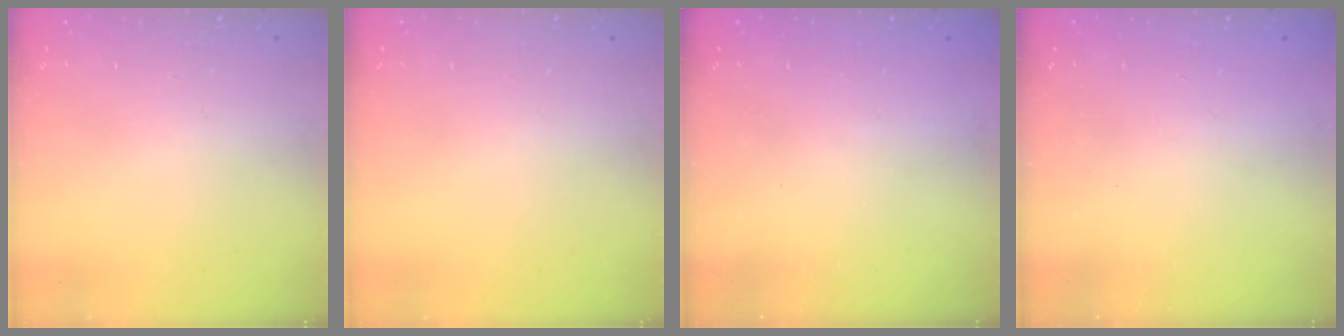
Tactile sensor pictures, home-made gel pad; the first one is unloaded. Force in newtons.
{"total": 0.0}
{"total": 2.3, "press": 2.2, "slide": 0.8}
{"total": 2.4, "press": 2.3, "slide": 0.8}